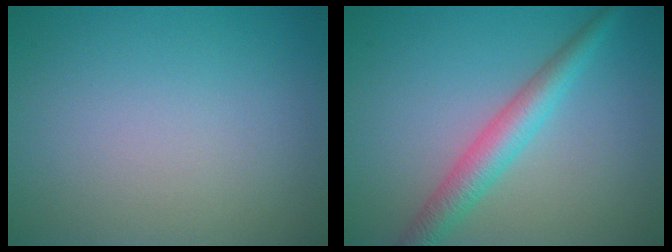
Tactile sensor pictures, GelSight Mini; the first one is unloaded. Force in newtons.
{"total": 3.7, "press": 3.7, "slide": 0.1}